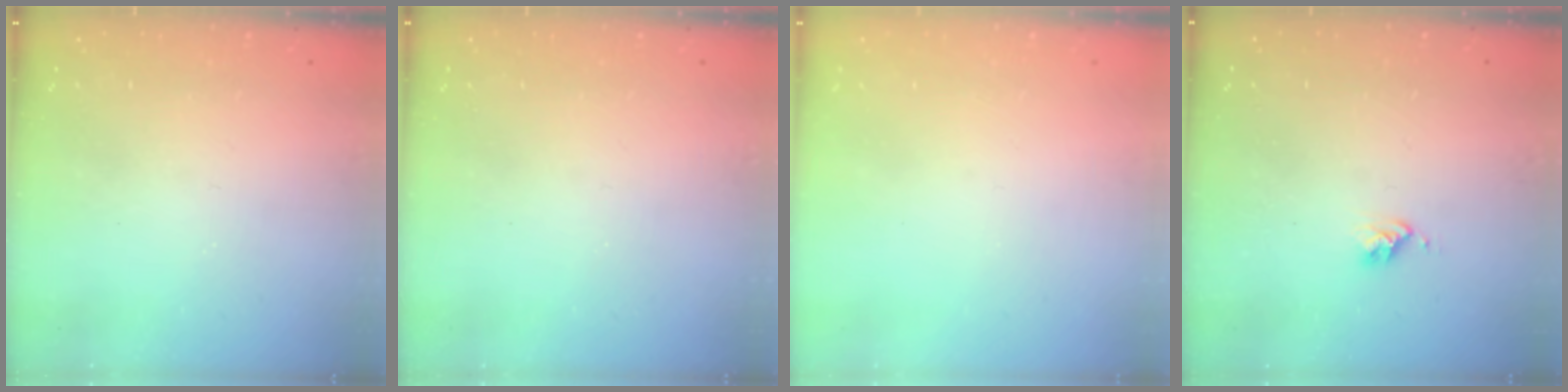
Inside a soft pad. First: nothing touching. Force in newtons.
{"total": 0.0}
{"total": 0.0}
{"total": 2.7, "press": 2.6, "slide": 0.4}